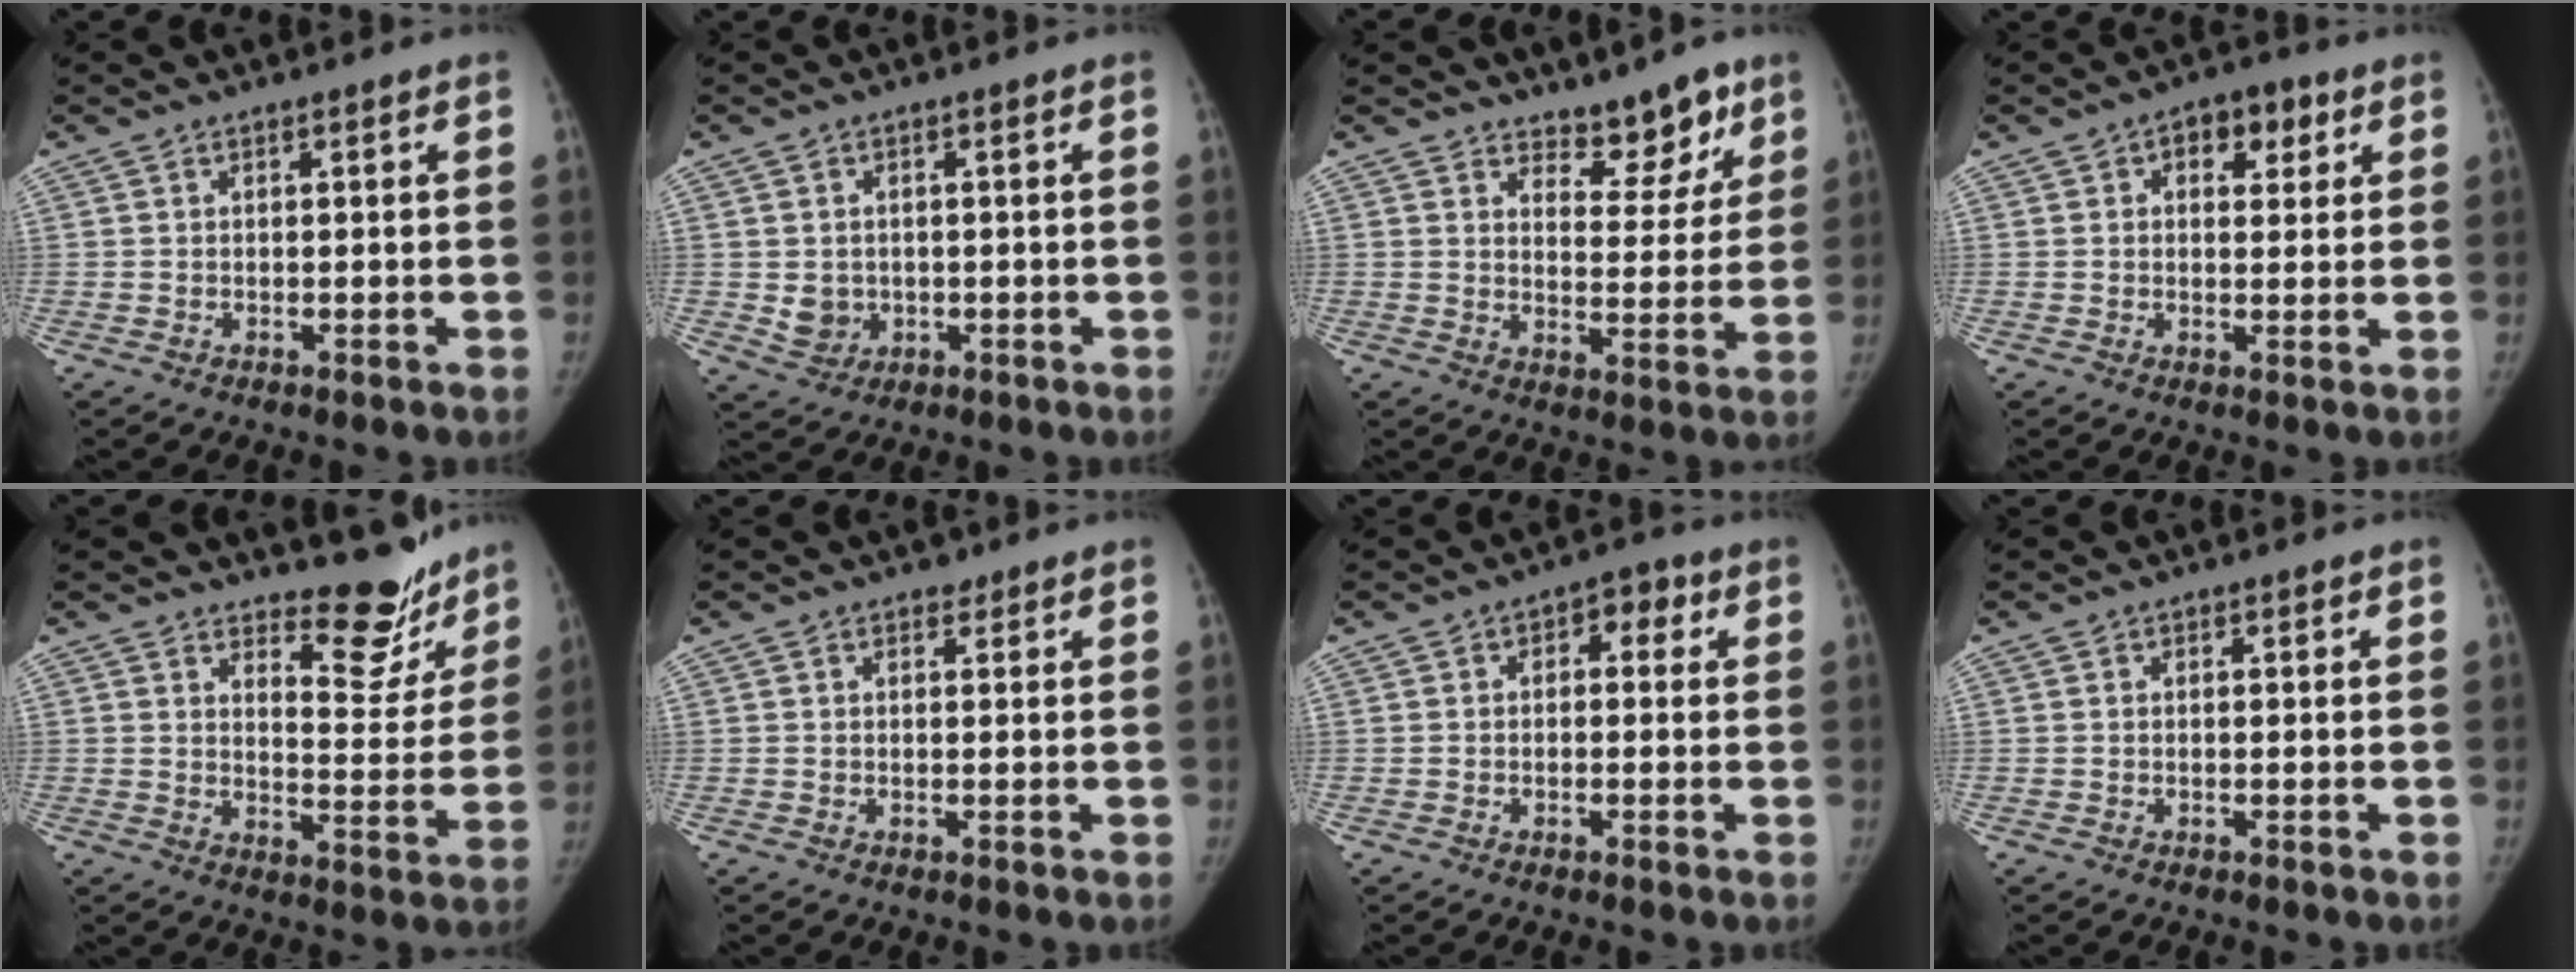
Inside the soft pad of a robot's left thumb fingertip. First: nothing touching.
{"total": 4.0, "force": [-0.2, 3.6, 1.7], "torque": [-0.012, 0.000, 0.008]}
{"total": 8.0, "force": [6.2, 3.9, 3.1], "torque": [0.003, -0.045, 0.094]}
{"total": 6.3, "force": [2.7, 4.0, 4.2], "torque": [-0.021, -0.004, 0.031]}
{"total": 11.3, "force": [9.7, 4.5, 3.6], "torque": [-0.006, -0.093, 0.129]}
{"total": 1.1, "force": [0.7, 0.8, 0.2], "torque": [0.005, -0.004, 0.006]}
{"total": 4.0, "force": [0.9, 2.6, 2.9], "torque": [-0.009, 0.011, 0.002]}
{"total": 0.0}